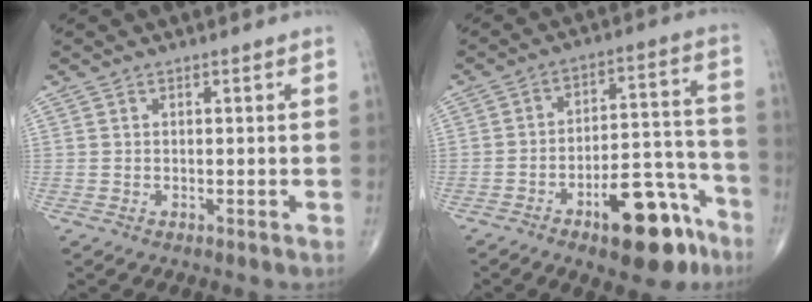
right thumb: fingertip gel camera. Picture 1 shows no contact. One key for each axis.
{"total": 16.2, "fx": -9.4, "fy": 6.5, "fz": 11.4, "tx": -0.127, "ty": 0.081, "tz": -0.134}